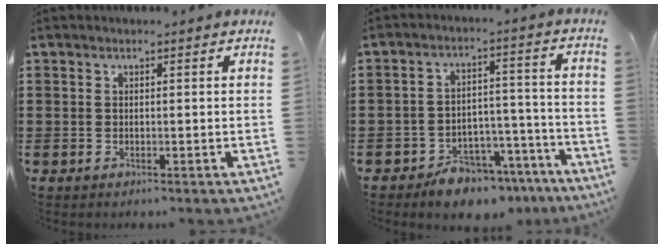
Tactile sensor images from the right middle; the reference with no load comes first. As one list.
[{"total": 6.4, "force": [-6.0, 1.9, 1.3], "torque": [-0.019, 0.025, -0.114]}]